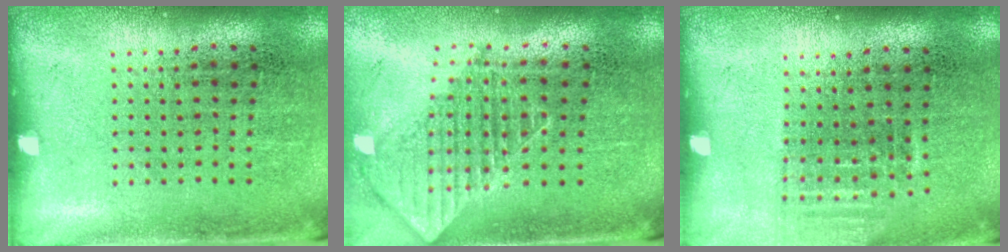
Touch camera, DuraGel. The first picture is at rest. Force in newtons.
{"total": 1.9, "press": 1.5, "slide": 1.2}
{"total": 1.0, "press": 0.9, "slide": 0.4}